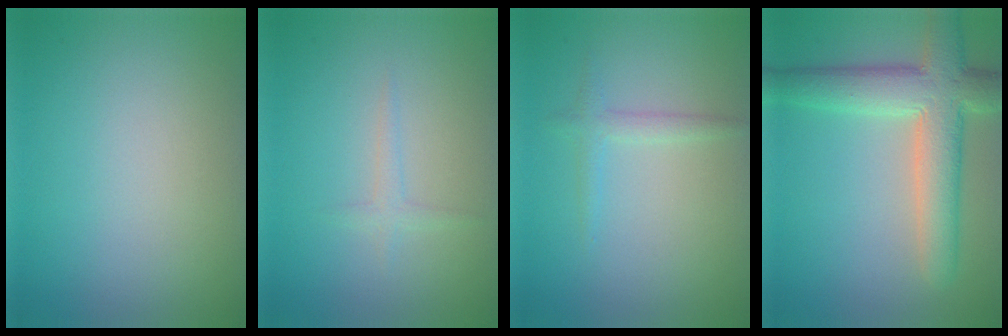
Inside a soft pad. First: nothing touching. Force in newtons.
{"total": 1.1, "press": 1.1, "slide": 0.0}
{"total": 1.3, "press": 1.3, "slide": 0.1}
{"total": 6.9, "press": 6.9, "slide": 0.7}